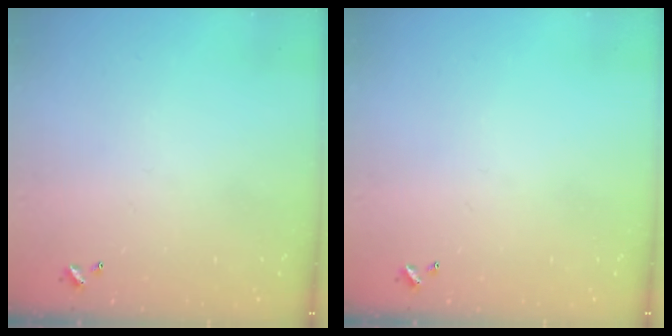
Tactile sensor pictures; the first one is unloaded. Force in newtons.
{"total": 0.0}